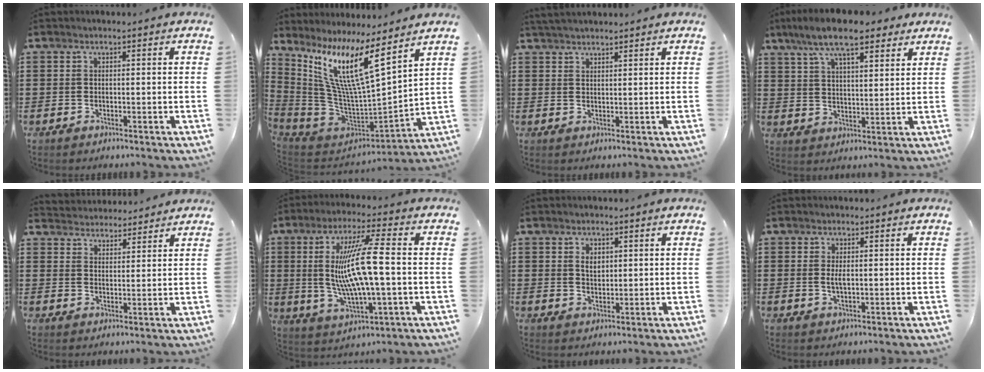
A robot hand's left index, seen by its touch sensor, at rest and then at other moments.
{"total": 13.6, "force": [7.3, 1.5, 11.4], "torque": [-0.264, -0.068, 0.112]}
{"total": 2.1, "force": [2.0, 0.1, 0.4], "torque": [-0.012, 0.002, 0.040]}
{"total": 10.3, "force": [7.7, 2.9, 6.2], "torque": [-0.142, -0.005, 0.139]}
{"total": 3.4, "force": [3.4, 0.4, -0.5], "torque": [-0.003, -0.014, 0.062]}
{"total": 12.2, "force": [0.4, 2.1, 12.0], "torque": [-0.238, 0.000, 0.000]}
{"total": 2.1, "force": [0.8, 1.3, 1.5], "torque": [-0.024, 0.002, 0.014]}
{"total": 1.9, "force": [0.2, 0.5, 1.8], "torque": [-0.042, -0.003, 0.000]}